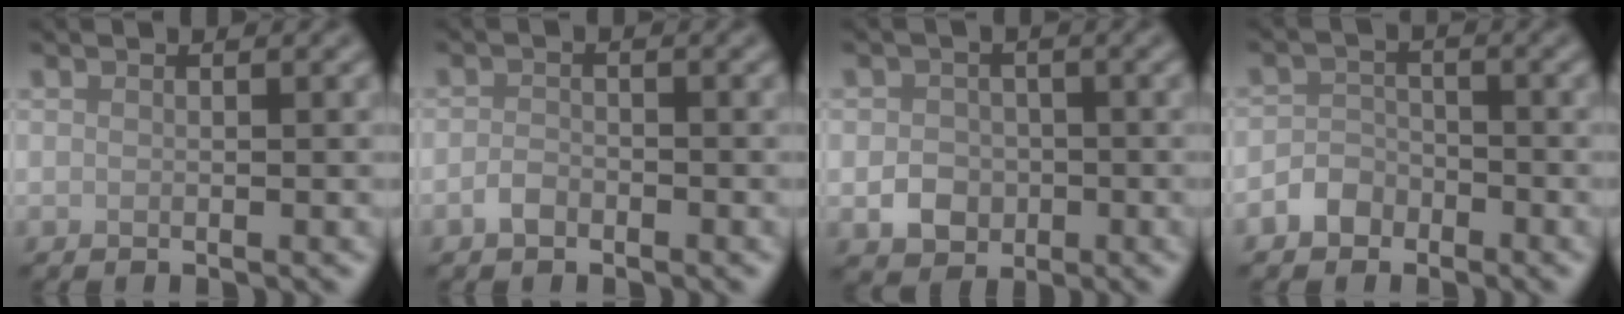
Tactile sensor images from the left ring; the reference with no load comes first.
{"total": 1.4, "force": [-0.9, 0.8, 0.6], "torque": [-0.012, 0.003, -0.020]}
{"total": 2.8, "force": [-0.7, 2.4, 1.2], "torque": [-0.017, -0.002, -0.015]}
{"total": 2.3, "force": [-1.5, 1.6, 0.5], "torque": [-0.003, 0.010, -0.033]}